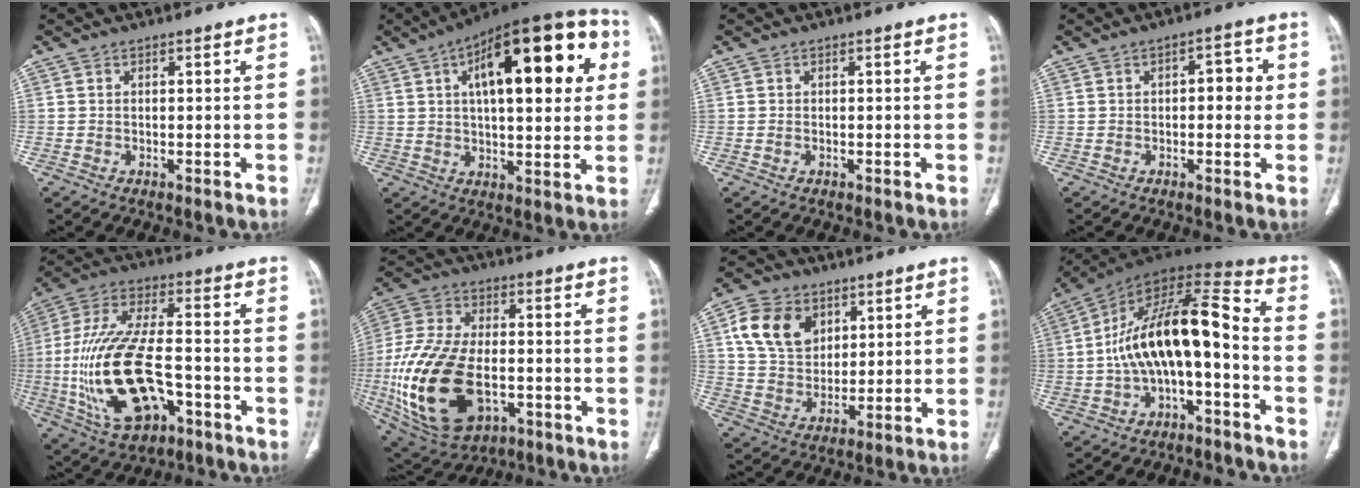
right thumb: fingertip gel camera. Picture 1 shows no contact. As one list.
[{"total": 25.0, "force": [7.1, 10.2, 21.7], "torque": [-0.279, 0.022, 0.094]}, {"total": 0.0}, {"total": 4.9, "force": [0.3, 2.7, 4.1], "torque": [-0.031, 0.013, 0.000]}, {"total": 22.0, "force": [-5.6, 10.8, 18.3], "torque": [-0.379, 0.027, -0.087]}, {"total": 24.1, "force": [-5.5, 14.2, 18.6], "torque": [-0.386, 0.006, -0.076]}, {"total": 12.4, "force": [5.0, 9.1, 6.8], "torque": [-0.102, -0.012, 0.097]}, {"total": 17.0, "force": [-3.3, 7.2, 15.0], "torque": [-0.255, 0.090, -0.057]}]